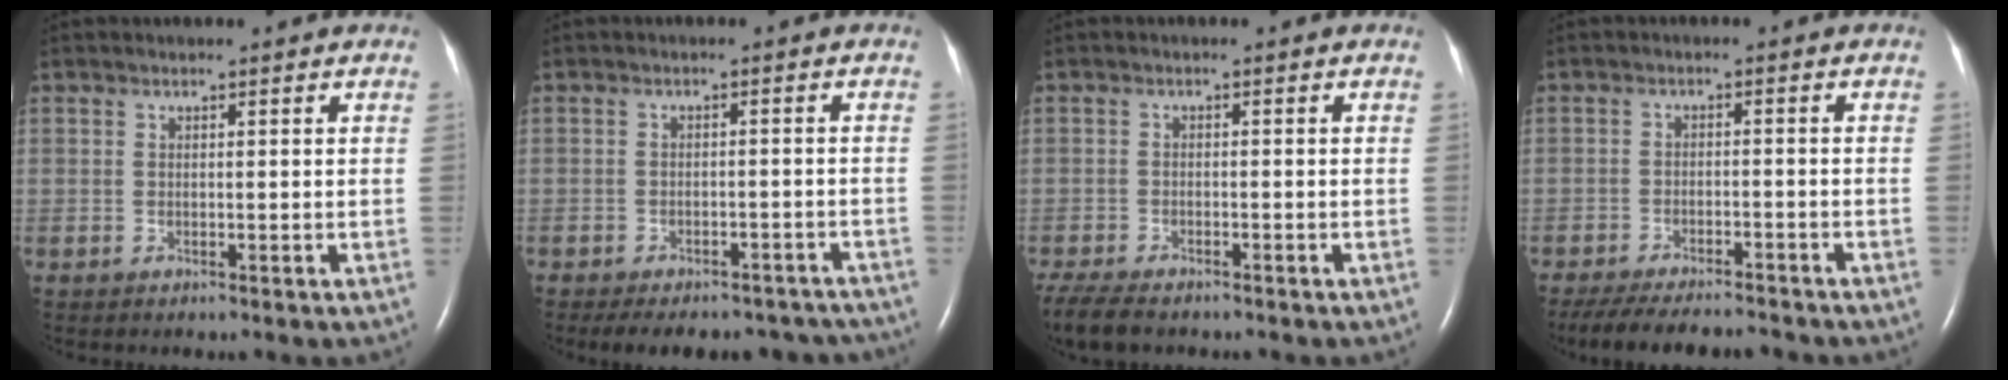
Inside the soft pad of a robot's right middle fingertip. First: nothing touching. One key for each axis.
{"total": 15.4, "fx": -13.1, "fy": 6.5, "fz": 4.9, "tx": -0.090, "ty": 0.009, "tz": -0.143}
{"total": 7.1, "fx": -5.7, "fy": 2.4, "fz": 3.5, "tx": -0.069, "ty": -0.016, "tz": -0.093}
{"total": 11.6, "fx": -10.5, "fy": 2.3, "fz": 4.5, "tx": -0.079, "ty": -0.008, "tz": -0.148}